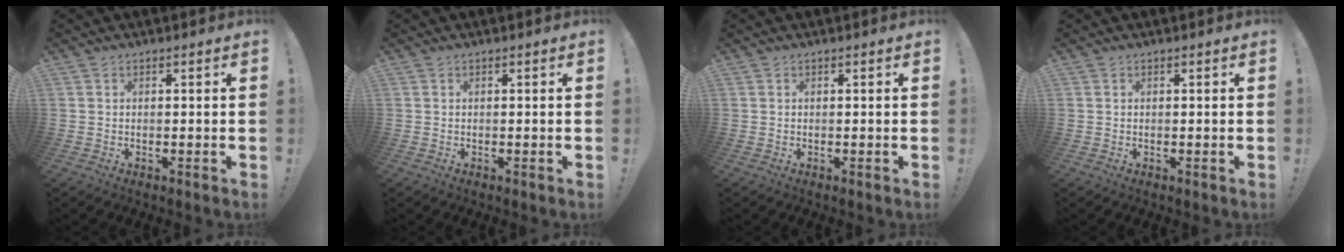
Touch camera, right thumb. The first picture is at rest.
{"total": 0.0}
{"total": 0.0}
{"total": 0.0}